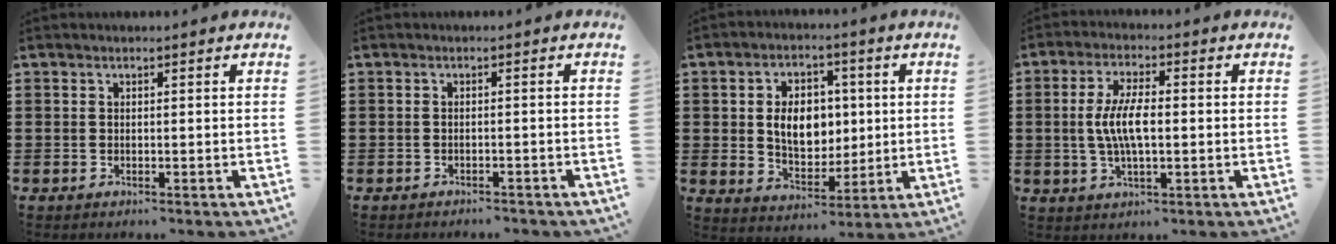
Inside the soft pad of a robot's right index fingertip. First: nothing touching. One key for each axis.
{"total": 1.1, "fx": -1.0, "fy": 0.0, "fz": 0.3, "tx": -0.009, "ty": -0.001, "tz": -0.021}
{"total": 7.9, "fx": 0.9, "fy": 5.7, "fz": 5.4, "tx": -0.094, "ty": 0.011, "tz": 0.013}
{"total": 6.8, "fx": -0.2, "fy": 2.4, "fz": 6.3, "tx": -0.141, "ty": -0.003, "tz": -0.012}